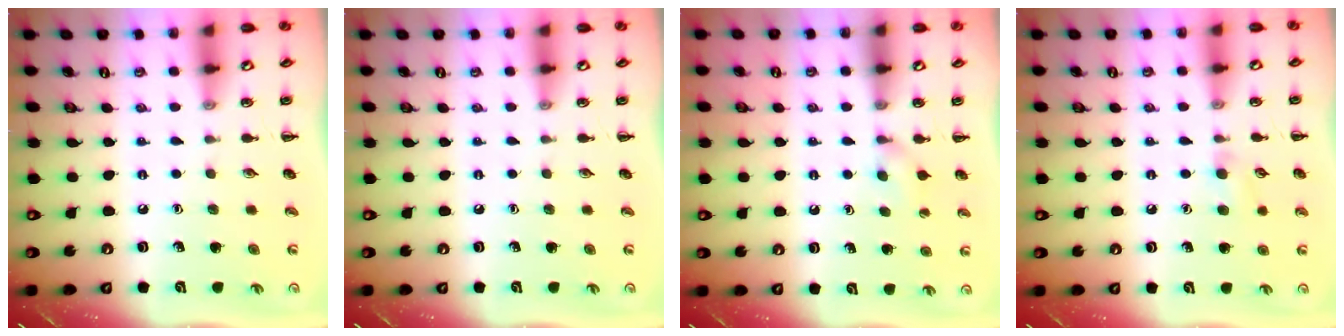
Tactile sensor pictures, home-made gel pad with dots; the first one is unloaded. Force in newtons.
{"total": 0.0}
{"total": 4.4, "press": 4.1, "slide": 1.5}
{"total": 7.2, "press": 6.8, "slide": 2.3}